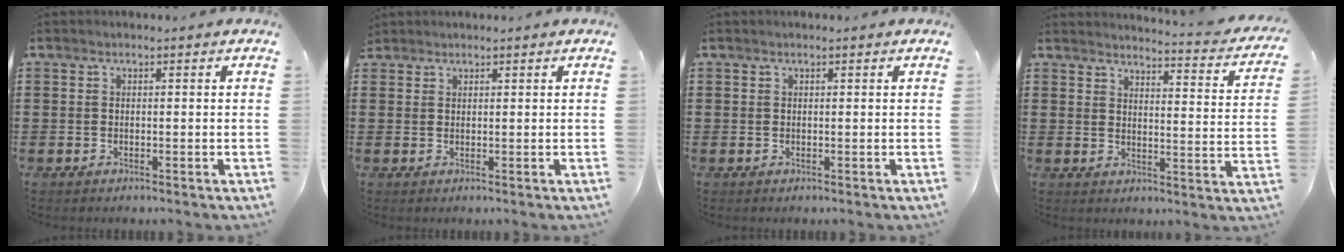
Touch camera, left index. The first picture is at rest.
{"total": 1.1, "force": [1.0, 0.5, 0.1], "torque": [-0.005, 0.001, 0.021]}
{"total": 0.0}
{"total": 3.6, "force": [3.4, -0.4, 1.1], "torque": [-0.025, -0.036, 0.050]}